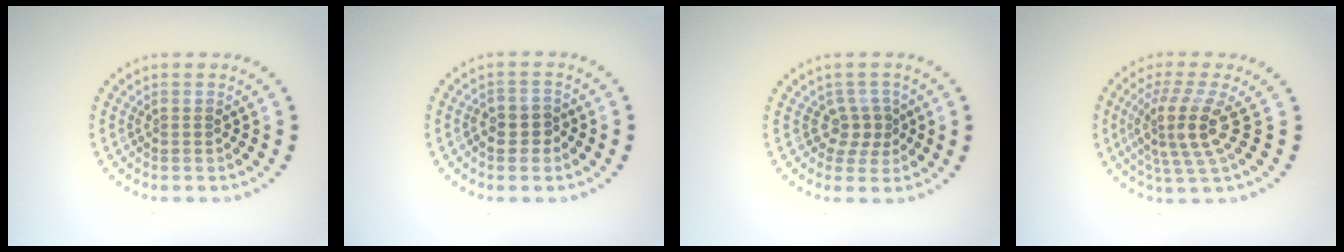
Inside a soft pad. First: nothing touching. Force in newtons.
{"total": 2.3, "press": 2.2, "slide": 0.7}
{"total": 2.1, "press": 1.6, "slide": 1.4}
{"total": 4.2, "press": 3.2, "slide": 2.8}